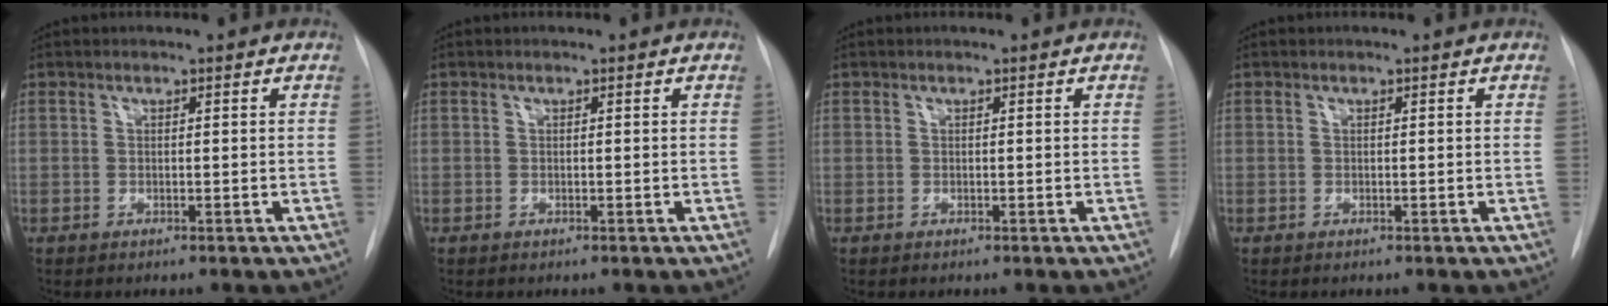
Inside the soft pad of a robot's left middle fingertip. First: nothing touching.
{"total": 0.0}
{"total": 0.0}
{"total": 0.0}